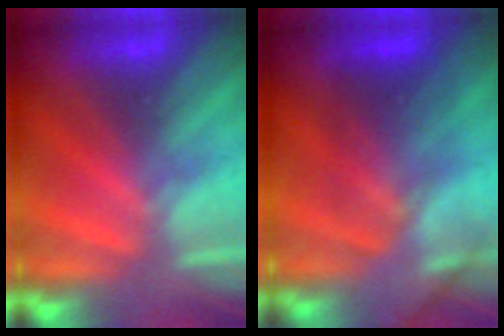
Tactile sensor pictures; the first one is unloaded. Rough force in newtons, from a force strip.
{"total": 2.6}